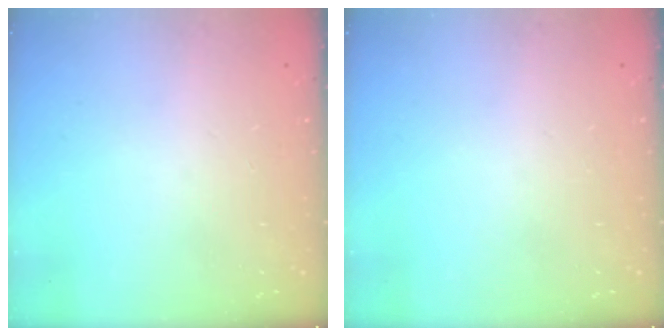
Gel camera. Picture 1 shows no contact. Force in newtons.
{"total": 0.0}